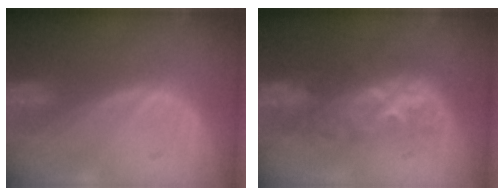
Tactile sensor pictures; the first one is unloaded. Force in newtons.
{"total": 8.1, "press": 8.0, "slide": 1.1}